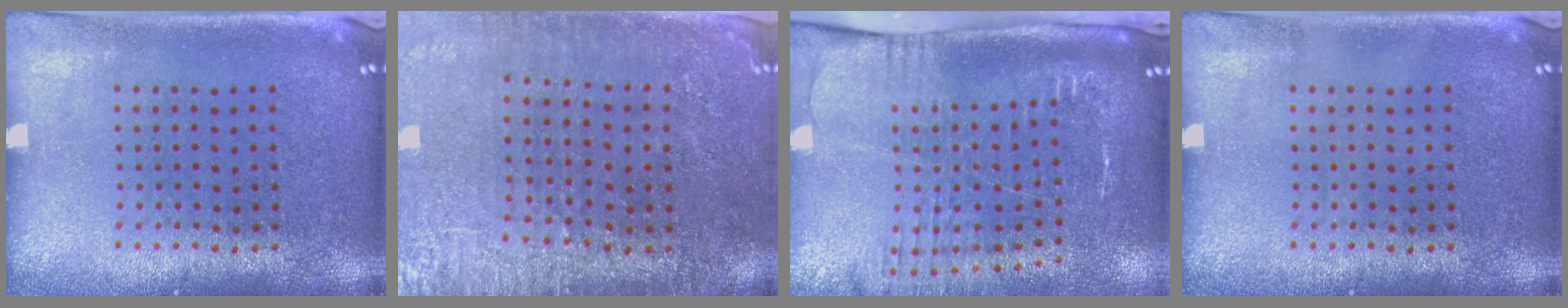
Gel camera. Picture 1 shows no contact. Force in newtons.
{"total": 3.0, "press": 2.8, "slide": 0.8}
{"total": 2.6, "press": 2.0, "slide": 1.7}
{"total": 0.0}